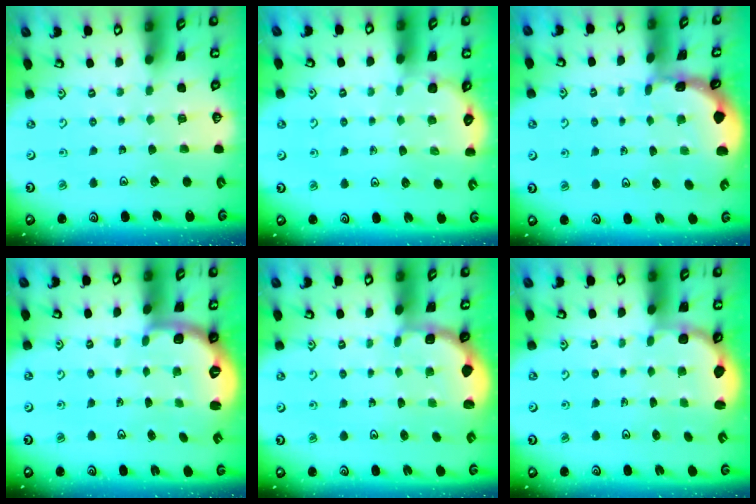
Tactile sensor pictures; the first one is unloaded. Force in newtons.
{"total": 2.9, "press": 2.8, "slide": 0.7}
{"total": 1.0, "press": 1.0, "slide": 0.2}
{"total": 2.7, "press": 1.7, "slide": 2.1}
{"total": 1.8, "press": 1.7, "slide": 0.7}
{"total": 2.9, "press": 2.6, "slide": 1.2}